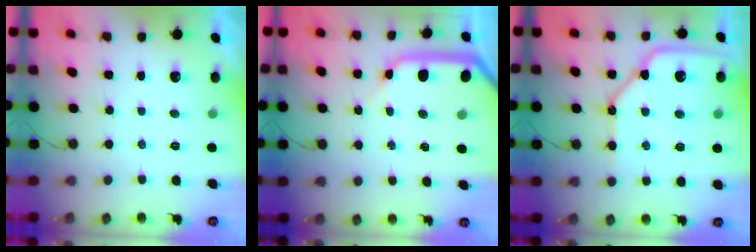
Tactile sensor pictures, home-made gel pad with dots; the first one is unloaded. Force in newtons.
{"total": 12.1, "press": 12.0, "slide": 1.4}
{"total": 15.8, "press": 15.7, "slide": 1.7}